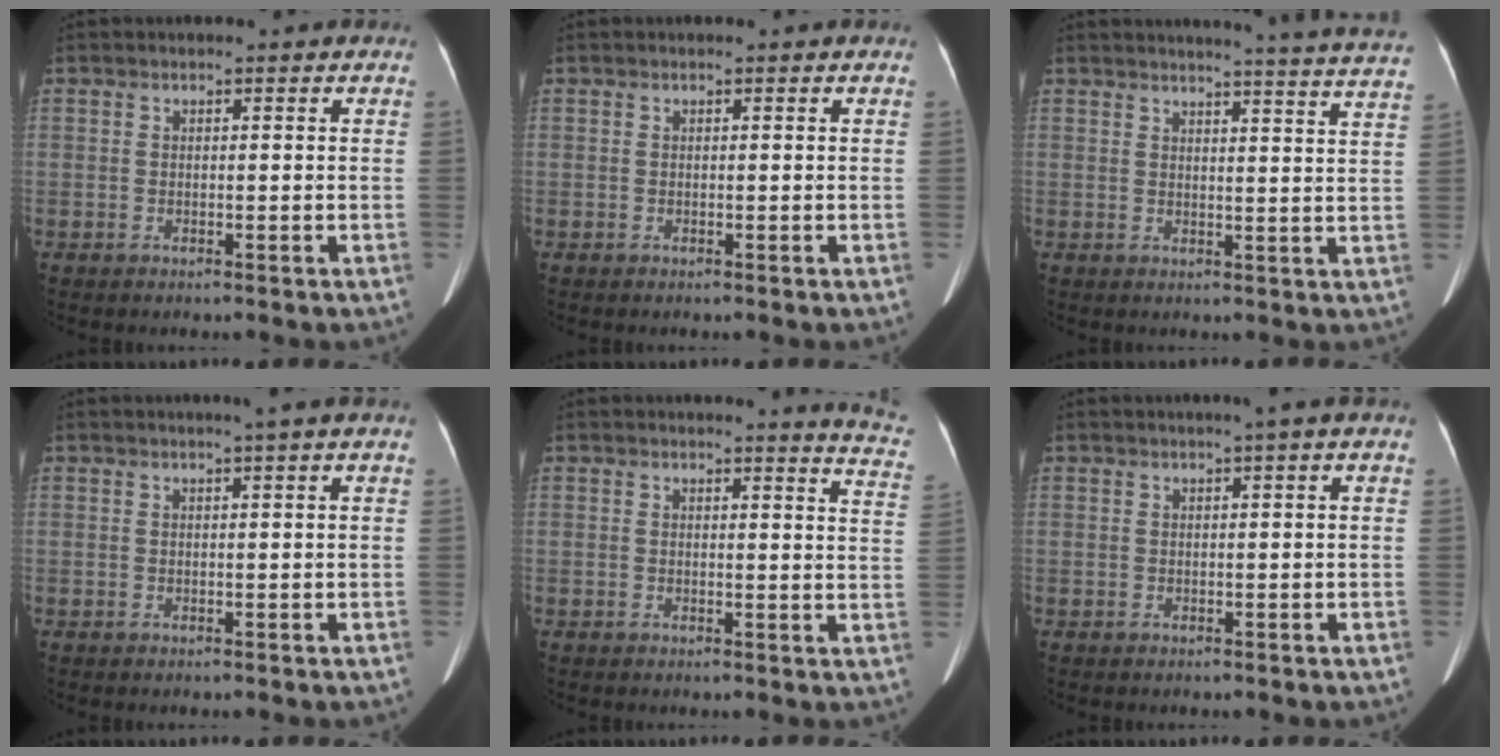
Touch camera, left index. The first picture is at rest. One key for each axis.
{"total": 0.0}
{"total": 17.6, "fx": 16.8, "fy": -1.4, "fz": 5.1, "tx": -0.072, "ty": -0.081, "tz": 0.178}
{"total": 1.5, "fx": 0.8, "fy": -0.5, "fz": 1.1, "tx": -0.021, "ty": -0.001, "tz": 0.016}
{"total": 7.8, "fx": 7.6, "fy": -0.3, "fz": 1.8, "tx": -0.005, "ty": -0.067, "tz": 0.049}
{"total": 1.5, "fx": 0.6, "fy": -0.3, "fz": 1.3, "tx": -0.022, "ty": 0.003, "tz": 0.010}